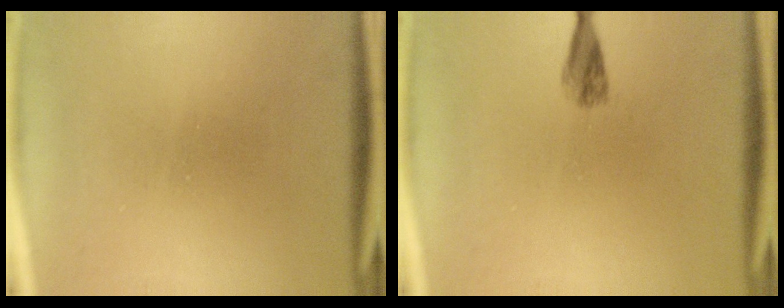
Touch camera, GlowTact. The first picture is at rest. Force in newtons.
{"total": 1.8}